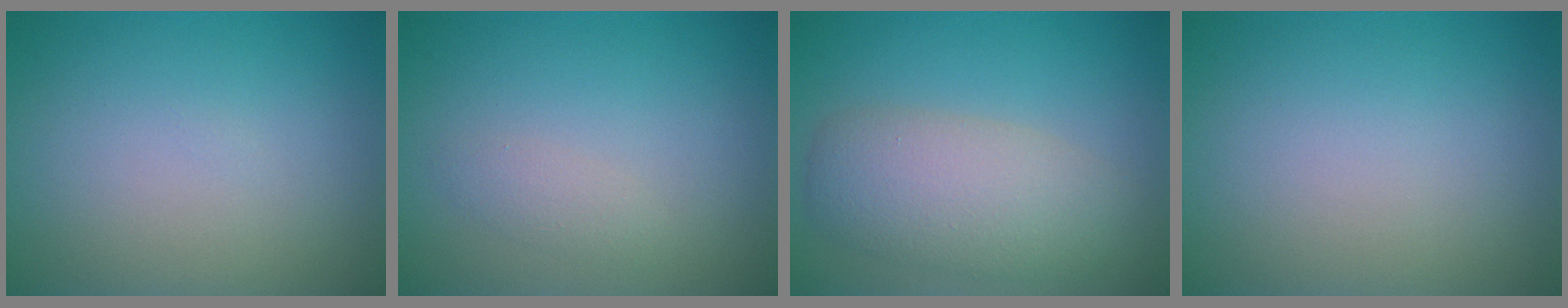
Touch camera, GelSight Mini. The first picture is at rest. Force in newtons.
{"total": 1.2, "press": 1.2, "slide": 0.0}
{"total": 5.6, "press": 5.6, "slide": 0.3}
{"total": 0.0}